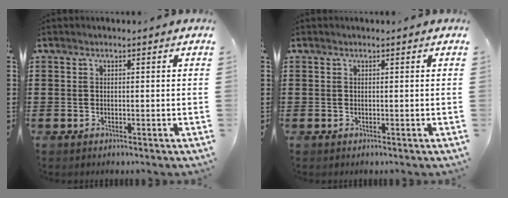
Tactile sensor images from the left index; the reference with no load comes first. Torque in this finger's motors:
{"motor_torque": [-0.26, 0.33, 0.00, -0.01]}